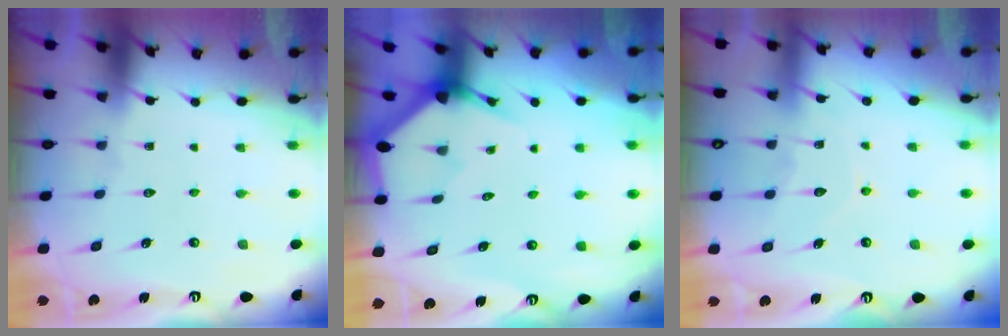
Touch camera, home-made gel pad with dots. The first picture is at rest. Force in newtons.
{"total": 3.5, "press": 3.5, "slide": 0.1}
{"total": 8.1, "press": 8.0, "slide": 0.8}